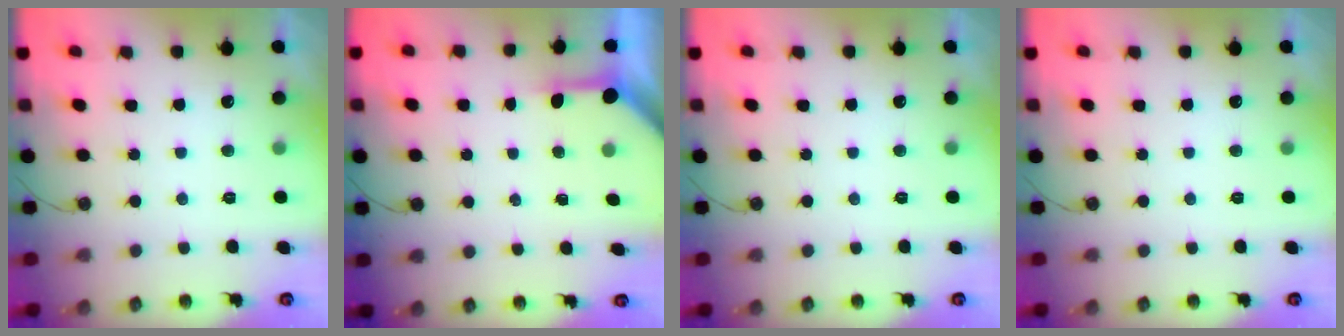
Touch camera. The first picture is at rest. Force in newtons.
{"total": 3.4, "press": 3.4, "slide": 0.5}
{"total": 0.0}
{"total": 0.0}